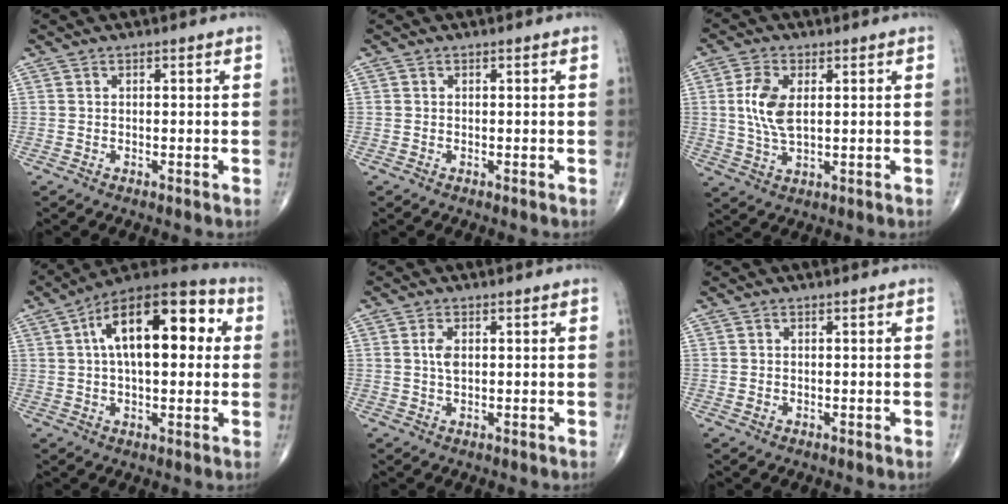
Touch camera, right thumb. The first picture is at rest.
{"total": 0.0}
{"total": 7.6, "force": [1.3, 3.9, 6.4], "torque": [-0.137, -0.006, 0.026]}
{"total": 19.8, "force": [4.3, 9.5, 16.8], "torque": [-0.237, 0.029, 0.056]}
{"total": 2.6, "force": [0.5, 1.4, 2.2], "torque": [-0.045, -0.001, 0.009]}
{"total": 0.9, "force": [-0.1, 0.7, 0.5], "torque": [-0.011, 0.004, 0.000]}